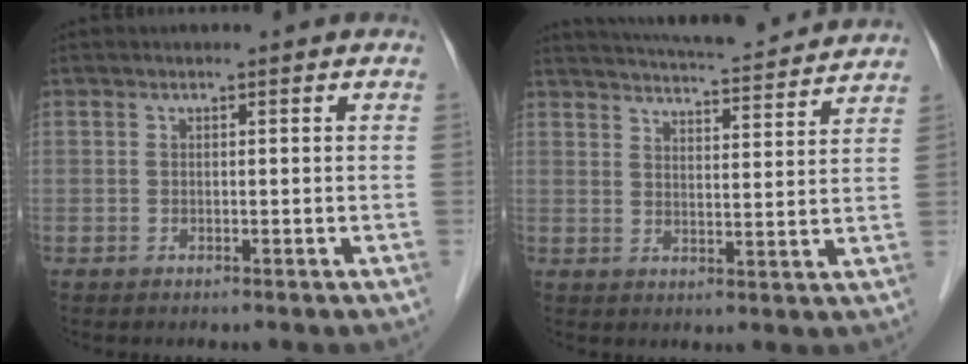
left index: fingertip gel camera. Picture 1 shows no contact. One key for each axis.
{"total": 16.3, "fx": 15.3, "fy": 1.2, "fz": 5.4, "tx": -0.089, "ty": 0.010, "tz": 0.203}